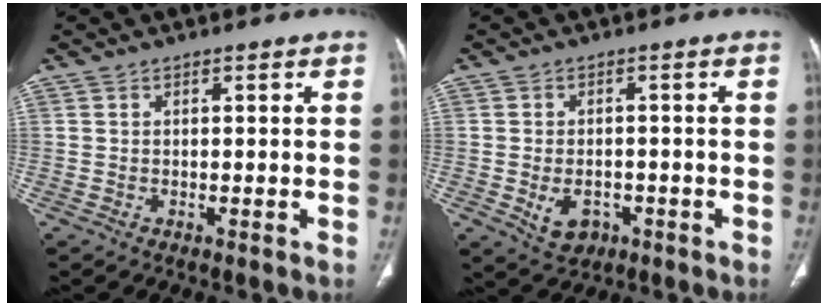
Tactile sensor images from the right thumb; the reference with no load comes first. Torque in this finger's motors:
{"motor_torque": [-0.19, 0.30, 0.08, 0.61, 0.14]}